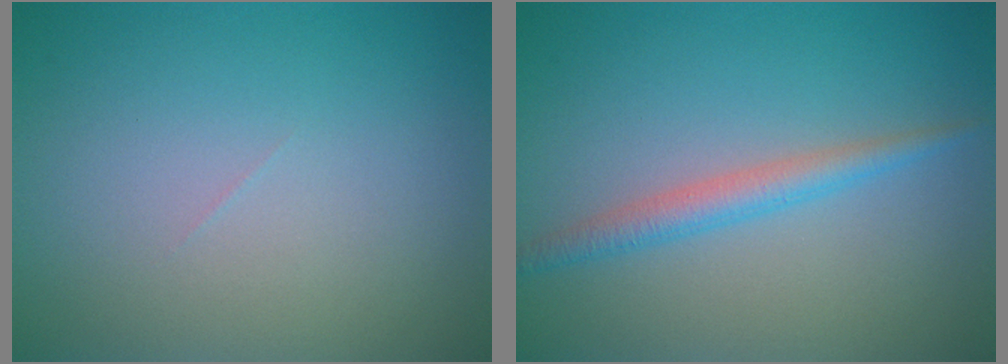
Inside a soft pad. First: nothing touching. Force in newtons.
{"total": 2.3, "press": 2.3, "slide": 0.1}